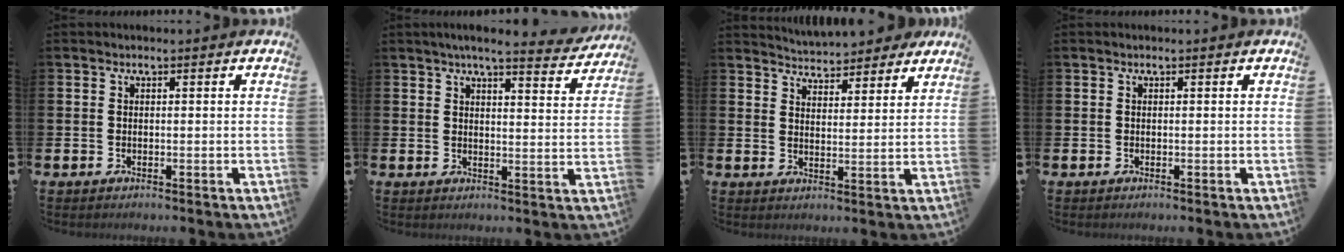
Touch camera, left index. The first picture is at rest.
{"total": 5.0, "force": [4.7, 0.1, 1.9], "torque": [-0.038, -0.025, 0.077]}
{"total": 5.5, "force": [5.4, 1.0, -0.1], "torque": [-0.007, -0.041, 0.096]}
{"total": 0.0}